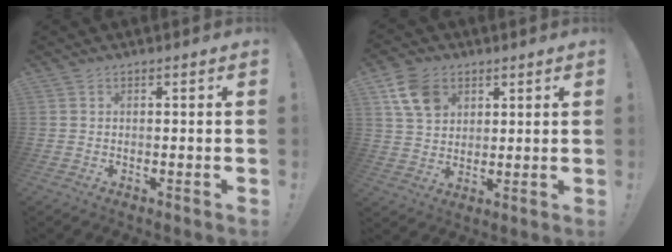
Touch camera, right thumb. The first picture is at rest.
{"total": 11.2, "force": [5.3, 8.1, 5.6], "torque": [-0.087, -0.012, 0.106]}